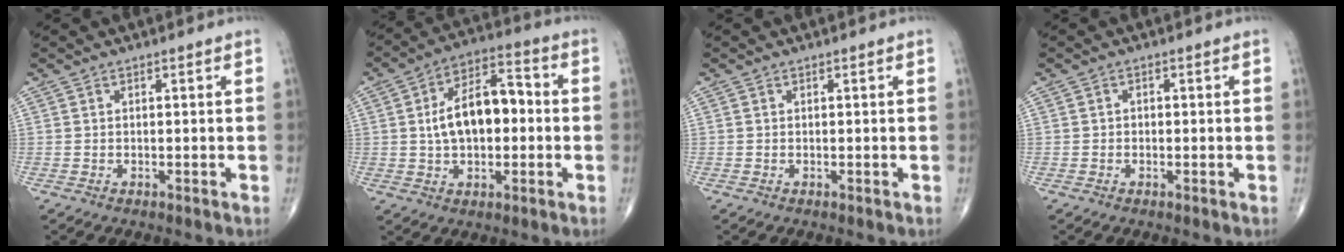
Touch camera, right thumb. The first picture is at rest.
{"total": 13.5, "force": [0.3, 7.7, 11.0], "torque": [-0.169, 0.032, -0.002]}
{"total": 0.0}
{"total": 0.8, "force": [-0.2, 0.7, 0.4], "torque": [-0.001, 0.002, -0.006]}